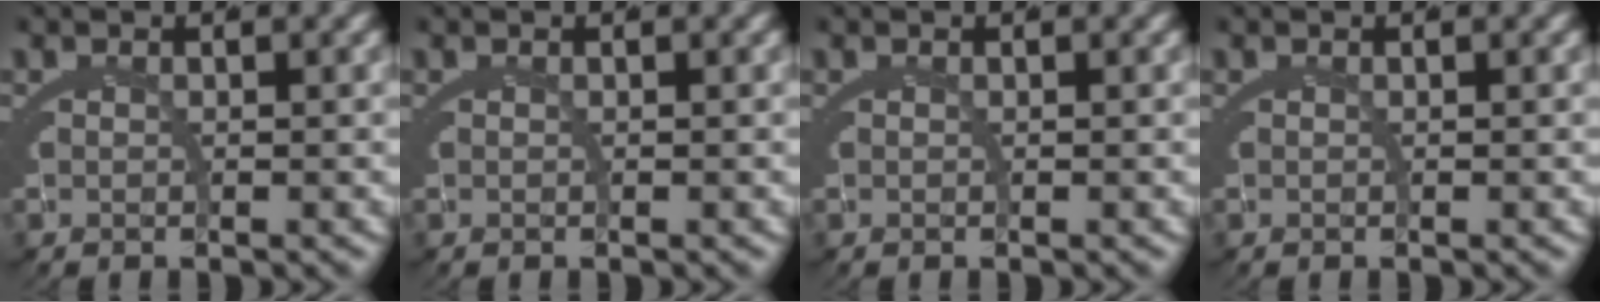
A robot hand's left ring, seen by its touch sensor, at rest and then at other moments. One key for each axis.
{"total": 0.0}
{"total": 0.0}
{"total": 0.0}